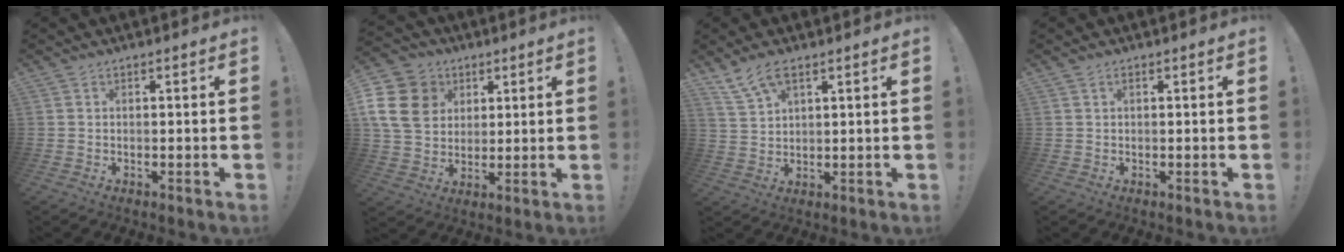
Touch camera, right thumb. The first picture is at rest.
{"total": 16.0, "force": [4.4, 13.4, 7.6], "torque": [-0.130, -0.017, 0.092]}
{"total": 6.9, "force": [4.6, 3.1, 4.2], "torque": [-0.078, -0.014, 0.088]}
{"total": 0.5, "force": [0.2, 0.2, 0.4], "torque": [-0.014, 0.004, 0.005]}